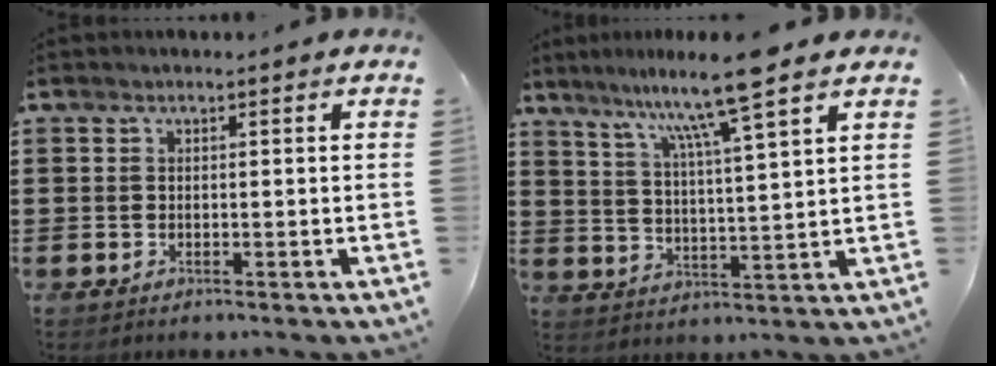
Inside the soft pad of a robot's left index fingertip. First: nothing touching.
{"total": 9.9, "force": [7.8, -0.7, 6.0], "torque": [-0.122, -0.037, 0.128]}